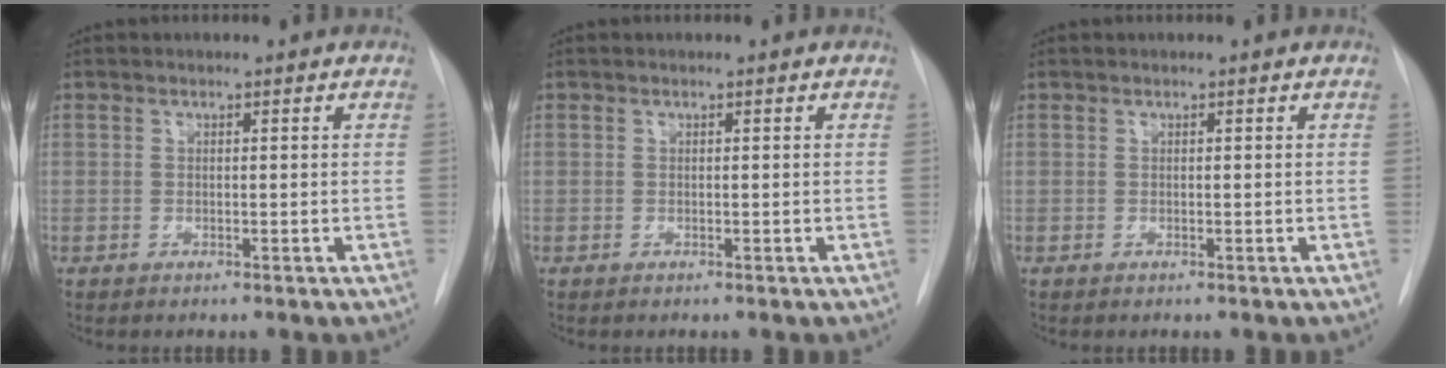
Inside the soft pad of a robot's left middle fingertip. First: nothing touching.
{"total": 0.0}
{"total": 0.0}